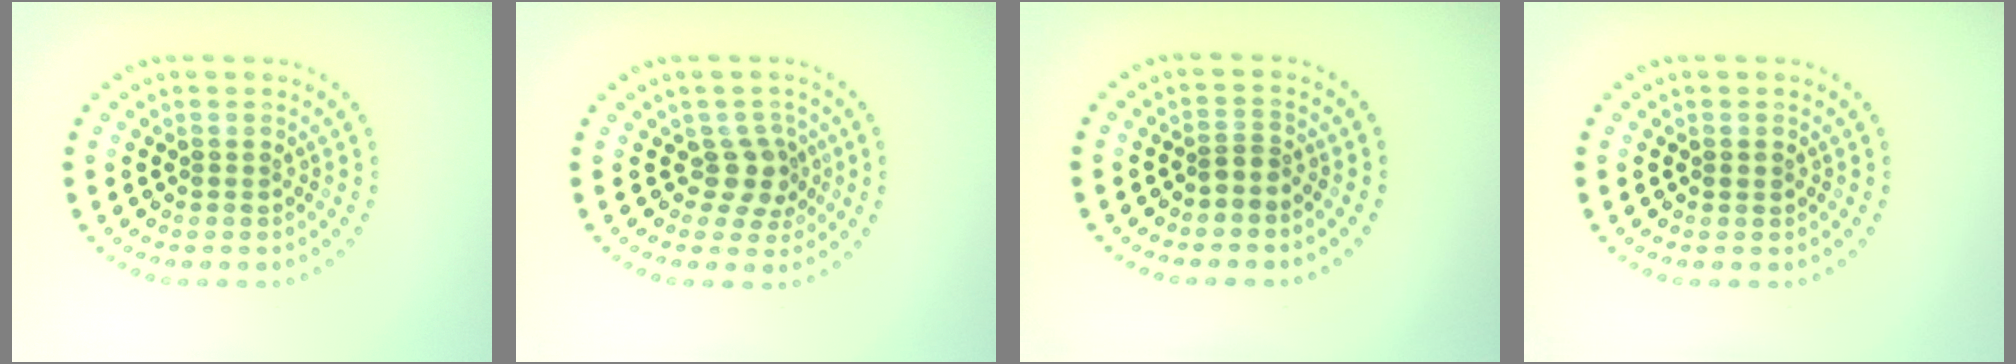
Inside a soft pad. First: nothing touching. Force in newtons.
{"total": 2.6, "press": 2.0, "slide": 1.7}
{"total": 1.1, "press": 0.8, "slide": 0.8}
{"total": 0.7, "press": 0.7, "slide": 0.1}